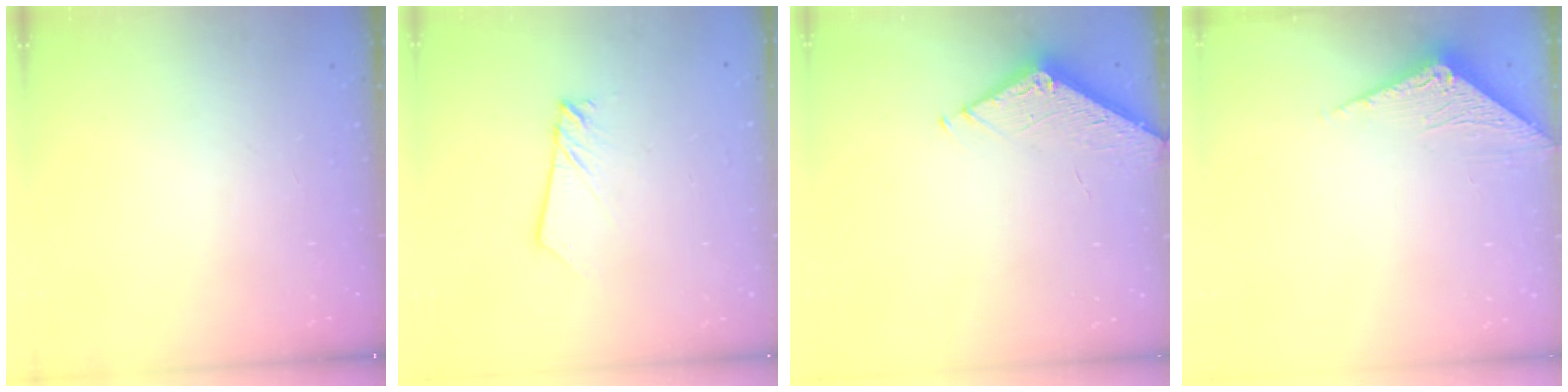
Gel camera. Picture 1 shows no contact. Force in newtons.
{"total": 2.0, "press": 2.0, "slide": 0.2}
{"total": 4.6, "press": 4.6, "slide": 0.5}
{"total": 3.4, "press": 3.4, "slide": 0.2}